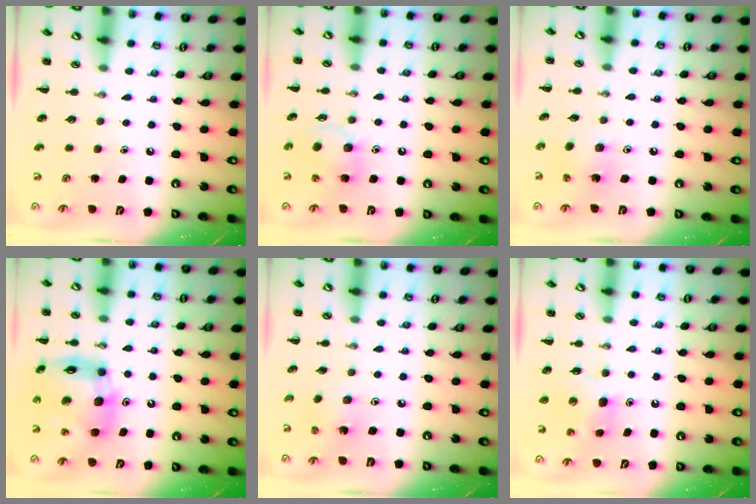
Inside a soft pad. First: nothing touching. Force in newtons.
{"total": 10.3, "press": 10.2, "slide": 1.2}
{"total": 3.9, "press": 3.7, "slide": 1.1}
{"total": 13.2, "press": 12.8, "slide": 3.2}
{"total": 1.5, "press": 1.4, "slide": 0.4}
{"total": 5.5, "press": 5.3, "slide": 1.6}